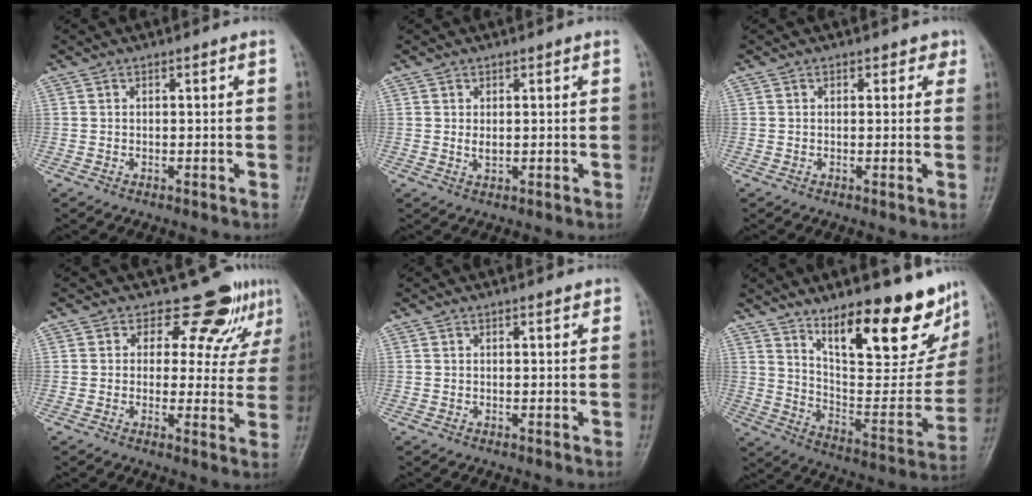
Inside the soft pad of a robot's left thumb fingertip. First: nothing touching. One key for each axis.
{"total": 1.7, "fx": 0.4, "fy": 1.1, "fz": 1.2, "tx": -0.018, "ty": -0.005, "tz": 0.009}
{"total": 2.0, "fx": 1.1, "fy": 1.5, "fz": 0.6, "tx": 0.018, "ty": -0.002, "tz": 0.006}
{"total": 9.4, "fx": 6.8, "fy": 5.2, "fz": 3.9, "tx": -0.006, "ty": -0.043, "tz": 0.078}
{"total": 1.1, "fx": 0.7, "fy": 0.5, "fz": 0.7, "tx": -0.005, "ty": -0.001, "tz": 0.005}
{"total": 25.2, "fx": 16.7, "fy": 8.5, "fz": 16.9, "tx": -0.189, "ty": -0.095, "tz": 0.261}